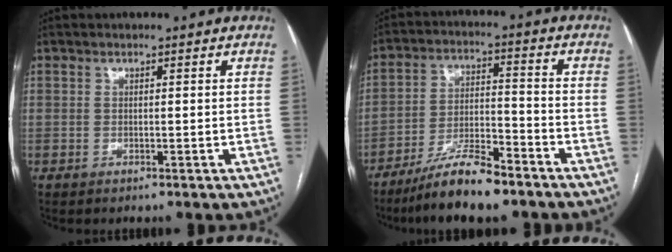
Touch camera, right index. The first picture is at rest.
{"total": 10.8, "force": [-8.3, 1.7, 6.7], "torque": [-0.121, -0.010, -0.149]}